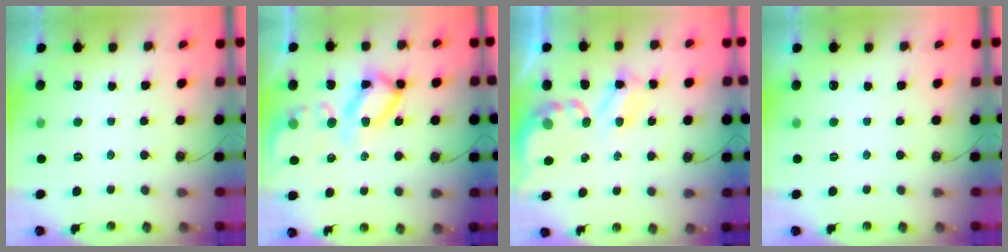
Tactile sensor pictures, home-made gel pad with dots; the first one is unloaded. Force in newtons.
{"total": 13.7, "press": 13.6, "slide": 1.5}
{"total": 4.3, "press": 4.3, "slide": 0.0}
{"total": 0.0}